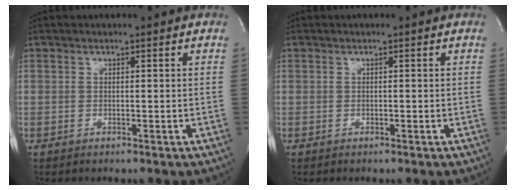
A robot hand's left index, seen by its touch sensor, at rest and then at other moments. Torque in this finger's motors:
{"motor_torque": [-0.03, -0.01, -0.03, -0.01]}